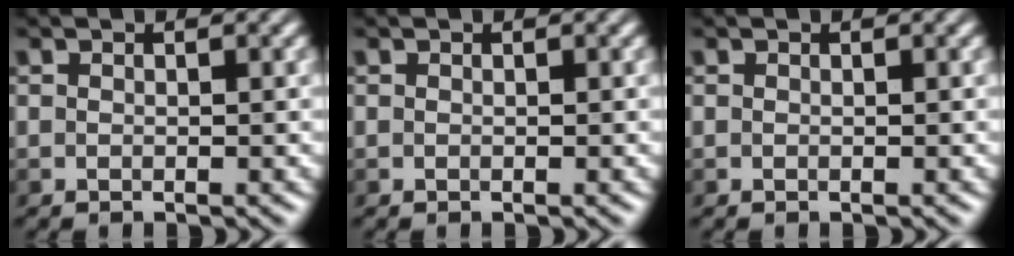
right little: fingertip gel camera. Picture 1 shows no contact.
{"total": 0.0}
{"total": 0.0}